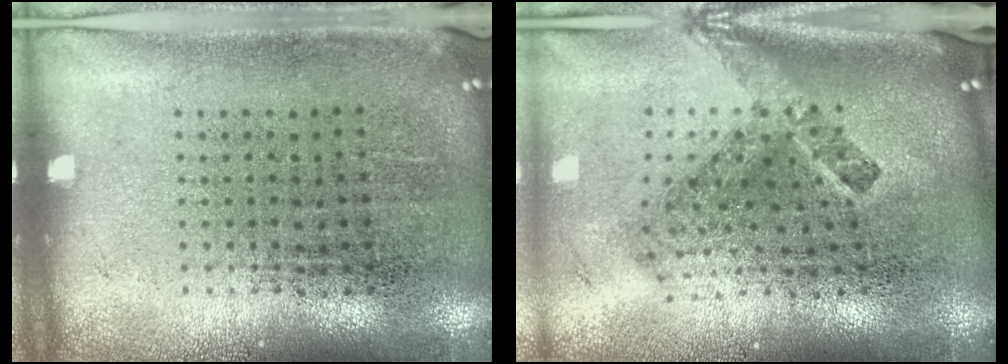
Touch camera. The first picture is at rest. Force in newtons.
{"total": 2.6, "press": 1.6, "slide": 2.1}